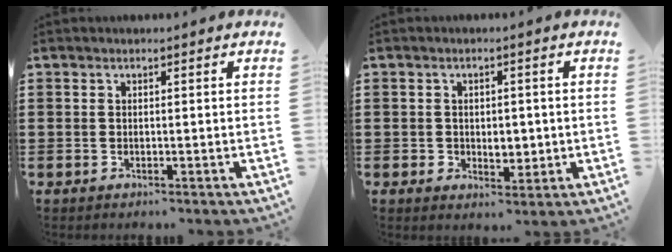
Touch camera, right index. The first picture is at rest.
{"total": 3.0, "force": [0.0, 2.3, 1.9], "torque": [-0.035, 0.006, -0.004]}